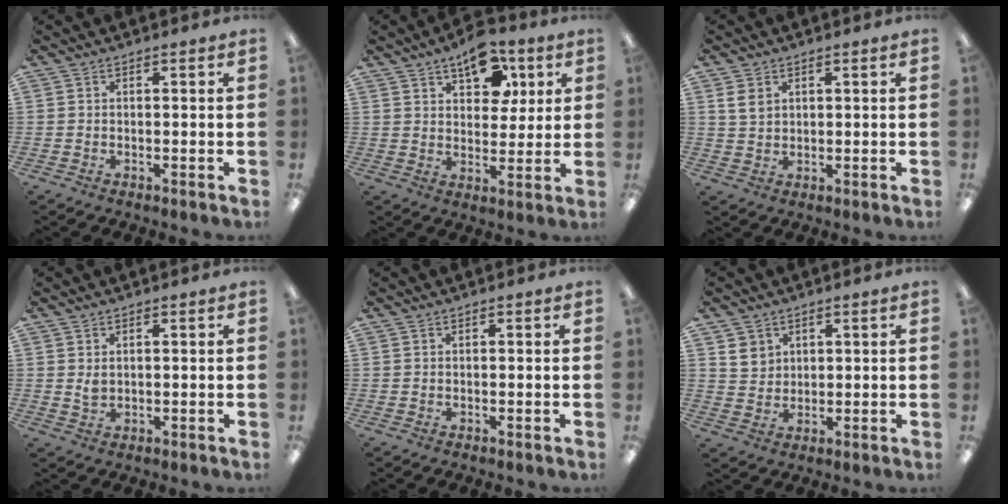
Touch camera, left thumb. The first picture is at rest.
{"total": 11.2, "force": [6.8, 6.5, 6.1], "torque": [-0.074, -0.024, 0.117]}
{"total": 3.8, "force": [1.7, 2.8, 2.0], "torque": [-0.035, 0.002, 0.031]}
{"total": 2.0, "force": [0.8, 1.3, 1.3], "torque": [-0.021, 0.000, 0.013]}
{"total": 0.0}
{"total": 4.9, "force": [2.7, 4.1, 0.7], "torque": [-0.006, -0.007, 0.047]}